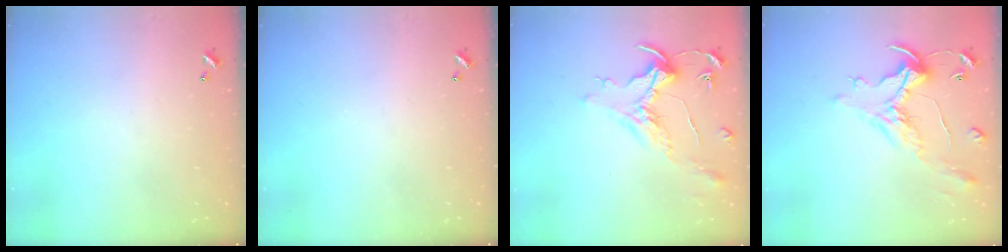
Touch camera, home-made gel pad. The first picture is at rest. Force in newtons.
{"total": 0.0}
{"total": 1.5, "press": 1.3, "slide": 0.7}
{"total": 1.7, "press": 1.2, "slide": 1.1}